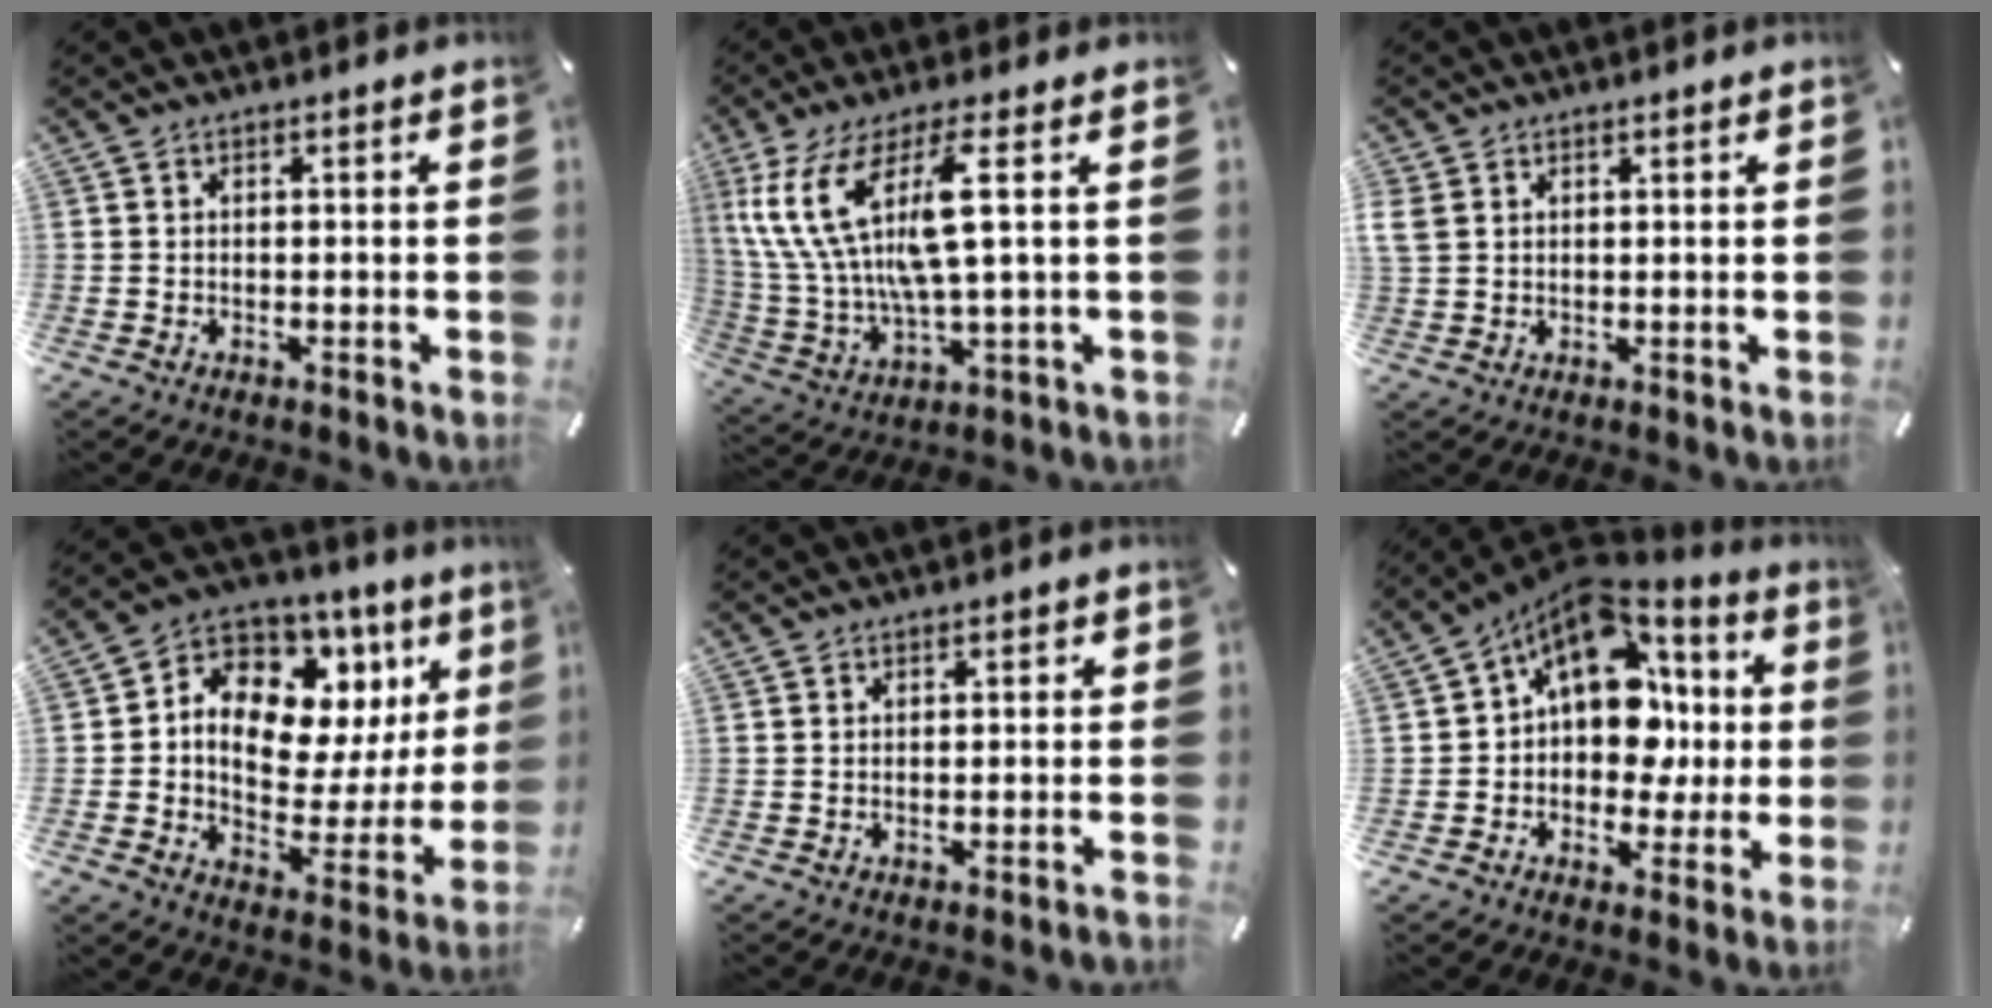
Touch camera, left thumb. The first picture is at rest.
{"total": 15.0, "force": [4.9, 3.3, 13.7], "torque": [-0.305, -0.019, 0.076]}
{"total": 3.0, "force": [1.5, 2.2, 1.2], "torque": [-0.027, 0.003, 0.030]}
{"total": 12.7, "force": [5.0, 9.3, 6.9], "torque": [-0.102, -0.053, 0.091]}
{"total": 0.7, "force": [-0.6, 0.1, 0.4], "torque": [-0.009, -0.001, -0.010]}
{"total": 16.6, "force": [4.4, 12.2, 10.3], "torque": [-0.173, -0.039, 0.078]}